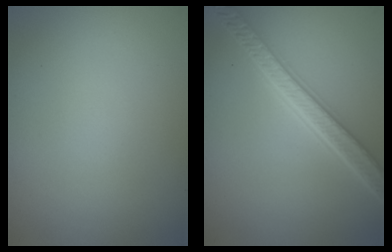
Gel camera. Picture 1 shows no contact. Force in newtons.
{"total": 4.9, "press": 3.8, "slide": 3.1}